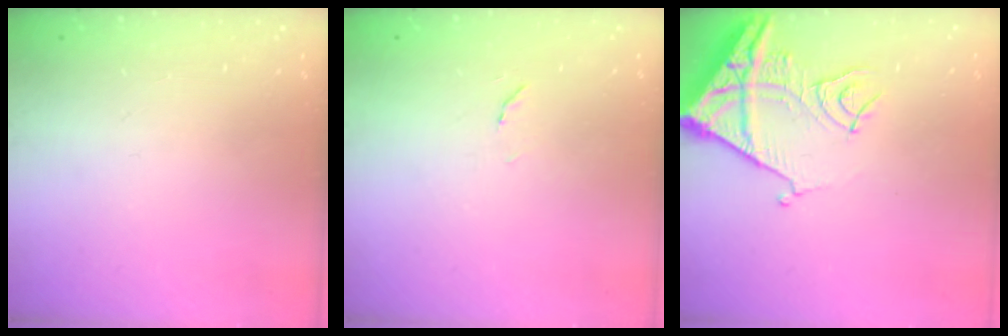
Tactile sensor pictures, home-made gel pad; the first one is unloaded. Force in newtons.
{"total": 5.9, "press": 5.9, "slide": 0.4}
{"total": 12.8, "press": 12.7, "slide": 1.6}